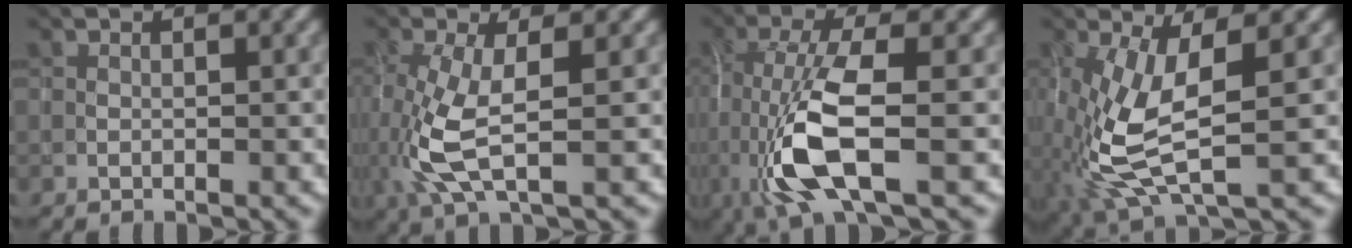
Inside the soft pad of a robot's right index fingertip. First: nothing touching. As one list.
[{"total": 5.8, "force": [-0.5, 2.2, 5.4], "torque": [-0.143, -0.012, -0.007]}, {"total": 8.0, "force": [-2.3, 2.3, 7.3], "torque": [-0.167, -0.002, -0.048]}, {"total": 8.3, "force": [-1.3, 3.3, 7.6], "torque": [-0.195, -0.008, -0.025]}]